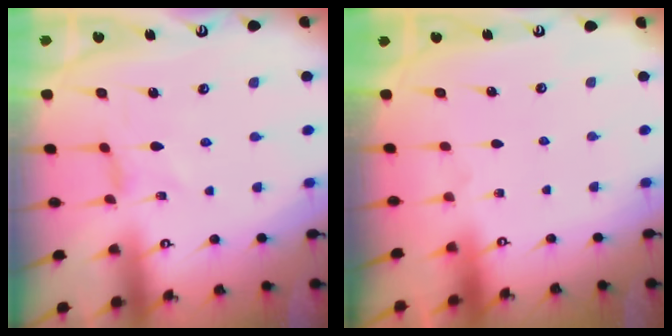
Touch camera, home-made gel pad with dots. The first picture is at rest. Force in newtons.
{"total": 0.0}